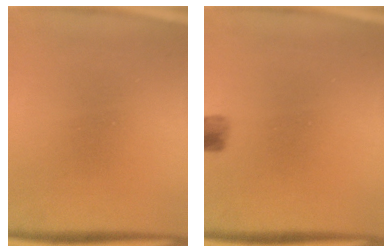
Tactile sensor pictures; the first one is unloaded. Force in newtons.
{"total": 2.4}